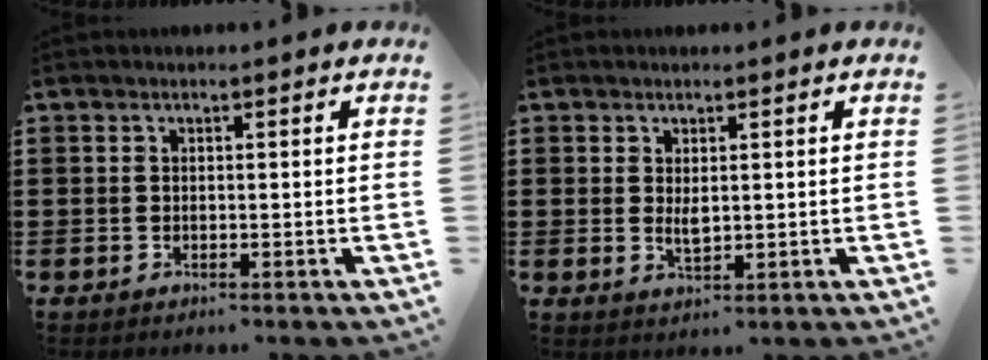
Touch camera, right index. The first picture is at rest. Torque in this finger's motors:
{"motor_torque": [1.12, 1.02, 0.16, 0.02]}